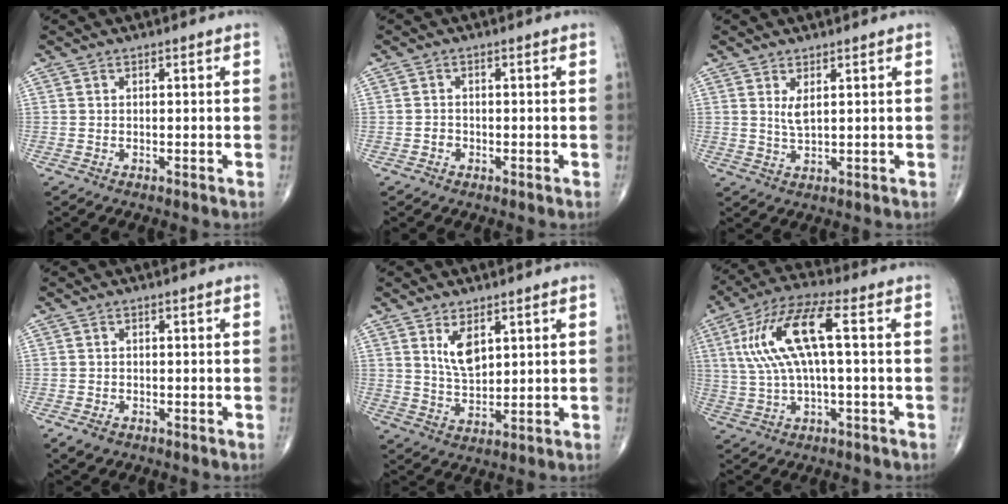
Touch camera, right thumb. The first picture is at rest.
{"total": 1.1, "force": [-0.5, 1.0, 0.3], "torque": [0.004, 0.006, -0.009]}
{"total": 2.7, "force": [1.1, 0.8, 2.3], "torque": [-0.046, -0.012, 0.027]}
{"total": 2.4, "force": [-1.4, 1.5, 1.2], "torque": [-0.019, 0.000, -0.020]}
{"total": 6.1, "force": [2.7, 3.0, 4.5], "torque": [-0.070, -0.021, 0.057]}
{"total": 13.3, "force": [2.2, 3.6, 12.7], "torque": [-0.281, 0.033, 0.041]}